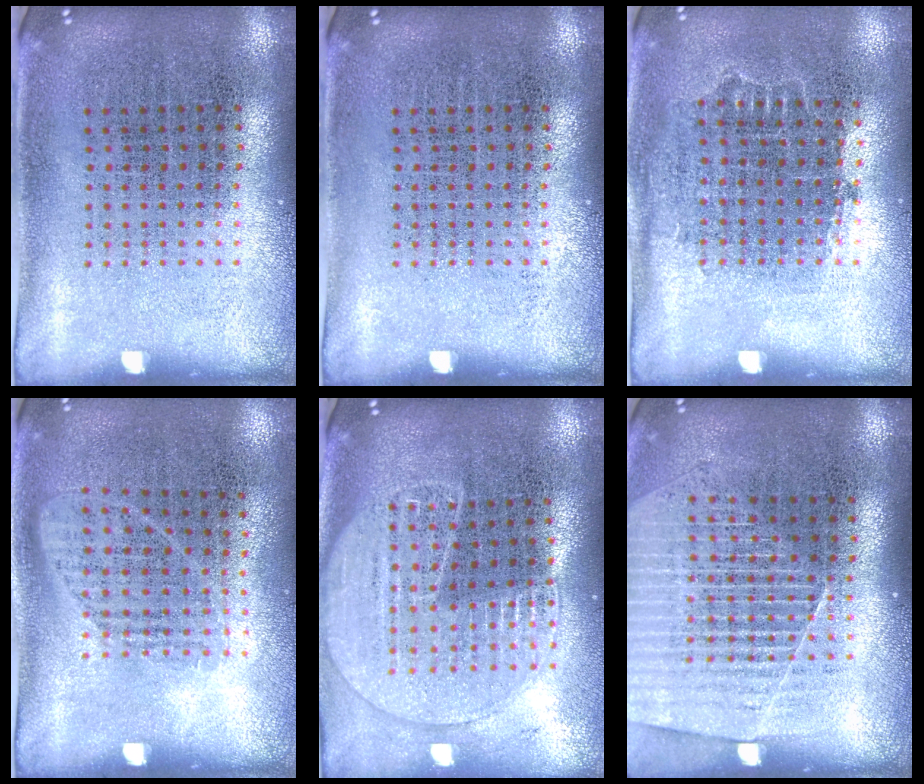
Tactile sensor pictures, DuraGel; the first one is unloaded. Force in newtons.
{"total": 0.0}
{"total": 0.8, "press": 0.7, "slide": 0.3}
{"total": 1.0, "press": 0.8, "slide": 0.6}
{"total": 1.8, "press": 1.6, "slide": 0.7}
{"total": 1.5, "press": 1.4, "slide": 0.5}